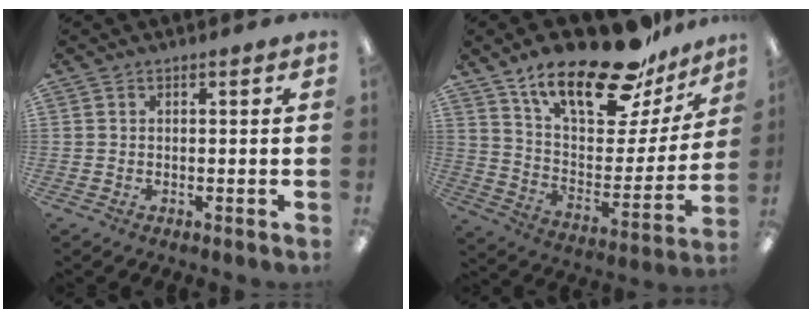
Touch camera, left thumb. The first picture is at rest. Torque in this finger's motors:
{"motor_torque": [1.77, 1.78, 1.39, -1.38, 0.14]}